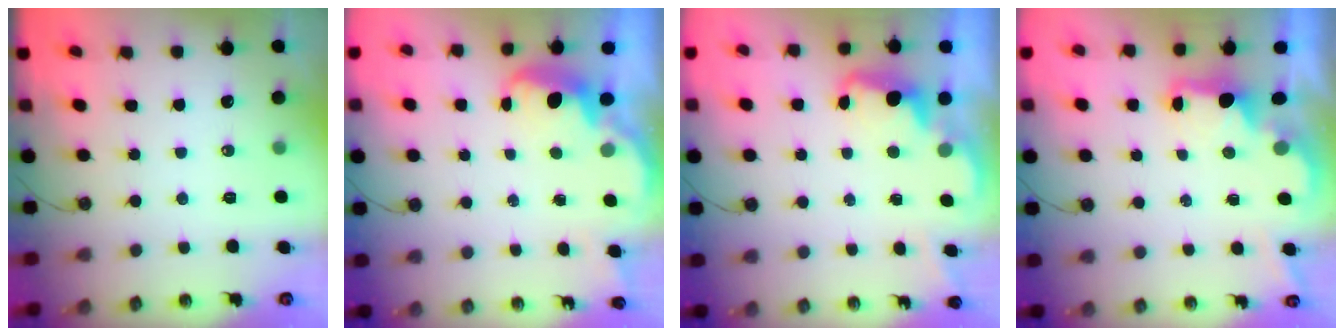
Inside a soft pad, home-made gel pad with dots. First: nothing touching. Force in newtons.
{"total": 2.7, "press": 2.6, "slide": 0.6}
{"total": 2.4, "press": 2.3, "slide": 0.7}
{"total": 2.1, "press": 2.0, "slide": 0.7}